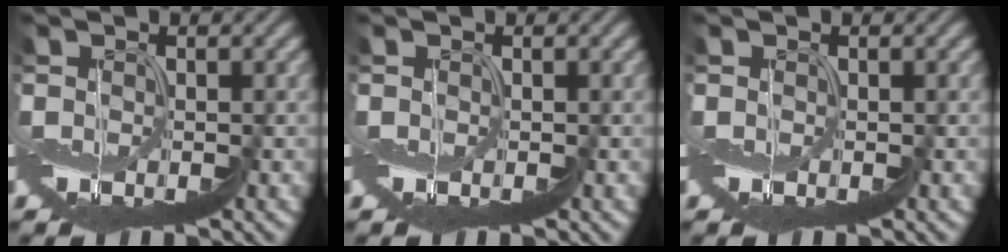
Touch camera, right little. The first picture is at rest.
{"total": 0.0}
{"total": 0.0}